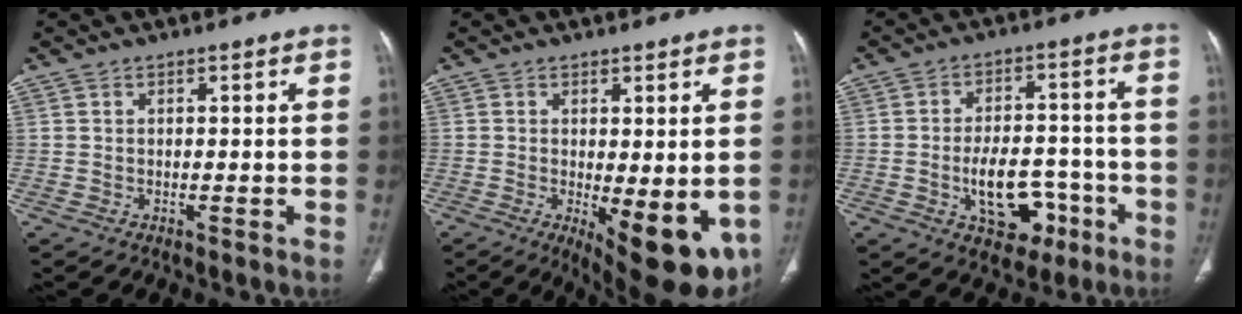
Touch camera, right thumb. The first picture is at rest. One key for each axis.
{"total": 13.4, "fx": -3.9, "fy": 4.9, "fz": 11.8, "tx": -0.136, "ty": -0.023, "tz": -0.038}
{"total": 11.1, "fx": -4.2, "fy": 7.0, "fz": 7.6, "tx": -0.098, "ty": 0.039, "tz": -0.058}